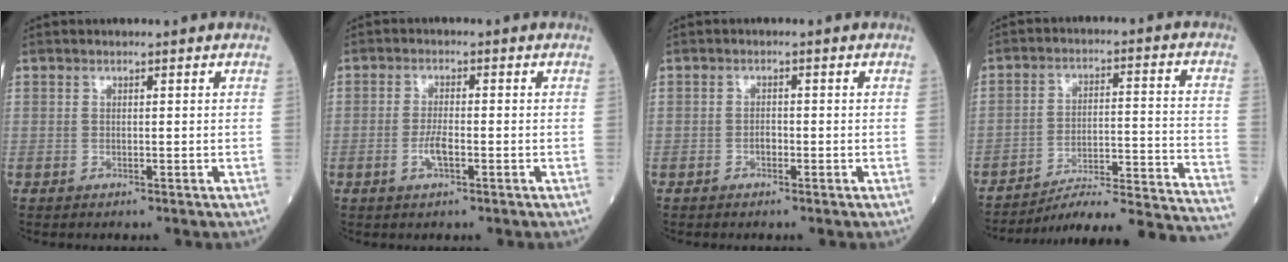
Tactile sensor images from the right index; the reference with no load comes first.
{"total": 3.0, "force": [-1.1, 0.6, 2.7], "torque": [-0.058, 0.000, -0.022]}
{"total": 1.1, "force": [-0.6, 0.5, 0.7], "torque": [-0.008, 0.003, -0.013]}
{"total": 23.0, "force": [-21.8, -0.8, 7.4], "torque": [-0.044, 0.003, -0.299]}